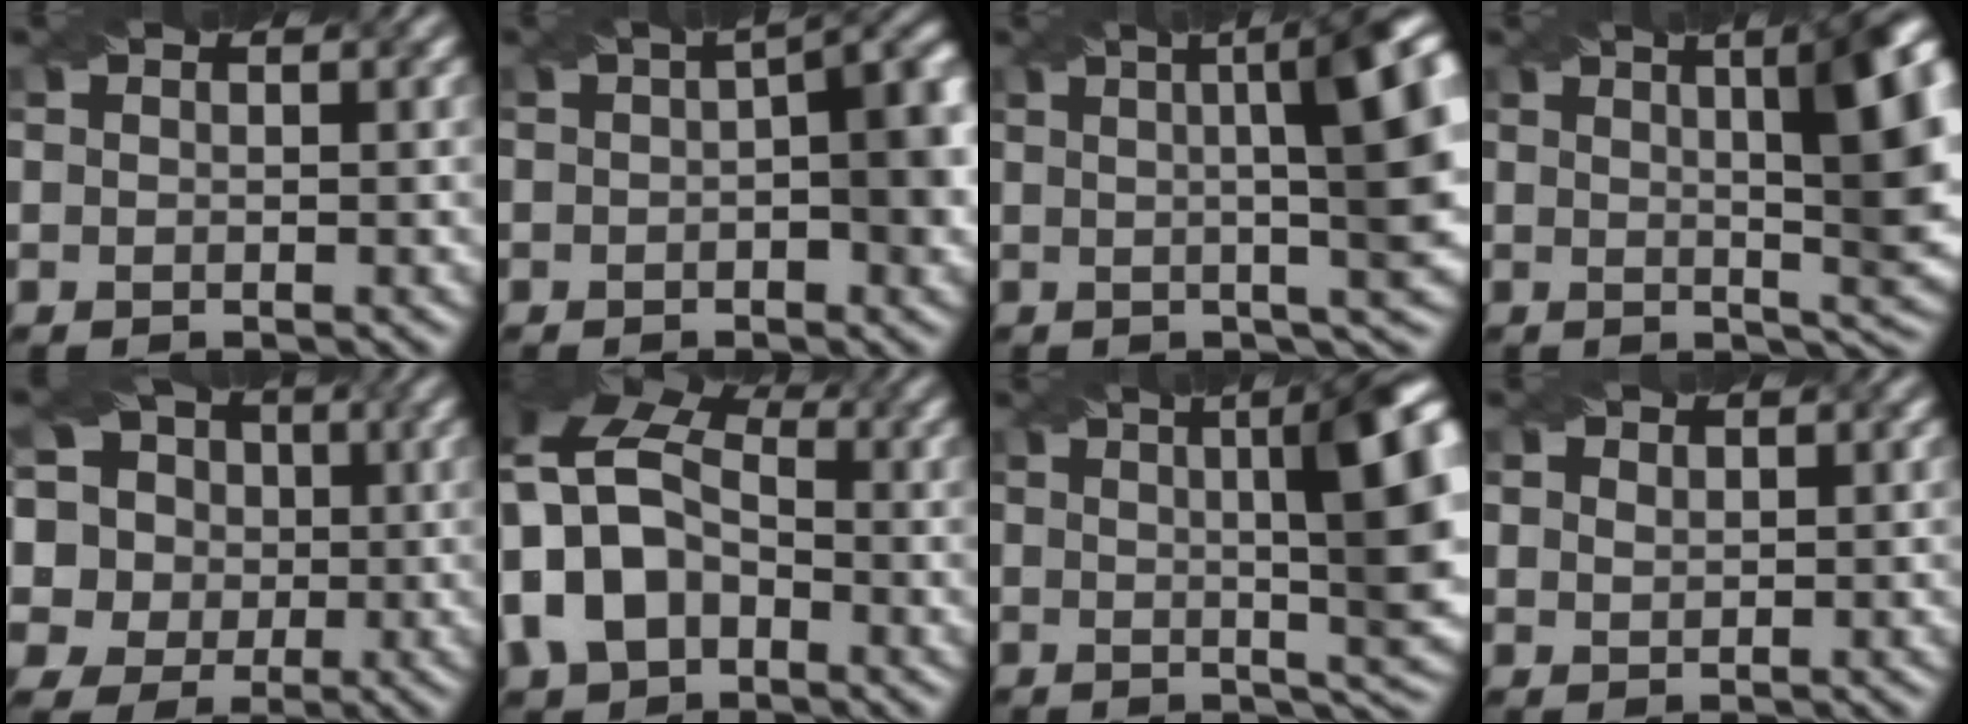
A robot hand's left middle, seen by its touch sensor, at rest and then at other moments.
{"total": 6.5, "force": [0.0, 2.4, 6.1], "torque": [-0.067, 0.010, -0.003]}
{"total": 11.7, "force": [1.6, 3.3, 11.1], "torque": [-0.099, 0.025, 0.010]}
{"total": 13.1, "force": [2.6, 4.2, 12.2], "torque": [-0.107, 0.021, 0.025]}
{"total": 10.9, "force": [2.9, 9.5, 4.6], "torque": [-0.109, 0.038, 0.016]}
{"total": 11.1, "force": [-1.6, 8.0, 7.5], "torque": [-0.152, 0.004, -0.038]}
{"total": 12.9, "force": [2.1, 3.7, 12.2], "torque": [-0.111, 0.017, 0.021]}
{"total": 1.0, "force": [0.8, 0.6, 0.3], "torque": [-0.008, 0.000, 0.019]}